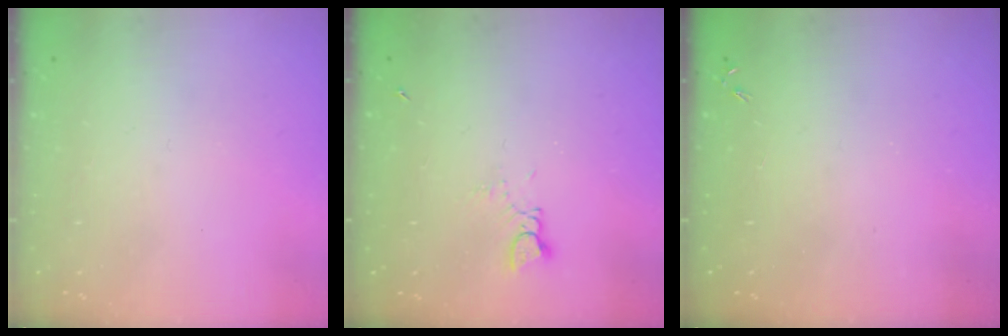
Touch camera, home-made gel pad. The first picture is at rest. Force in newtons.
{"total": 1.4, "press": 1.4, "slide": 0.2}
{"total": 0.0}